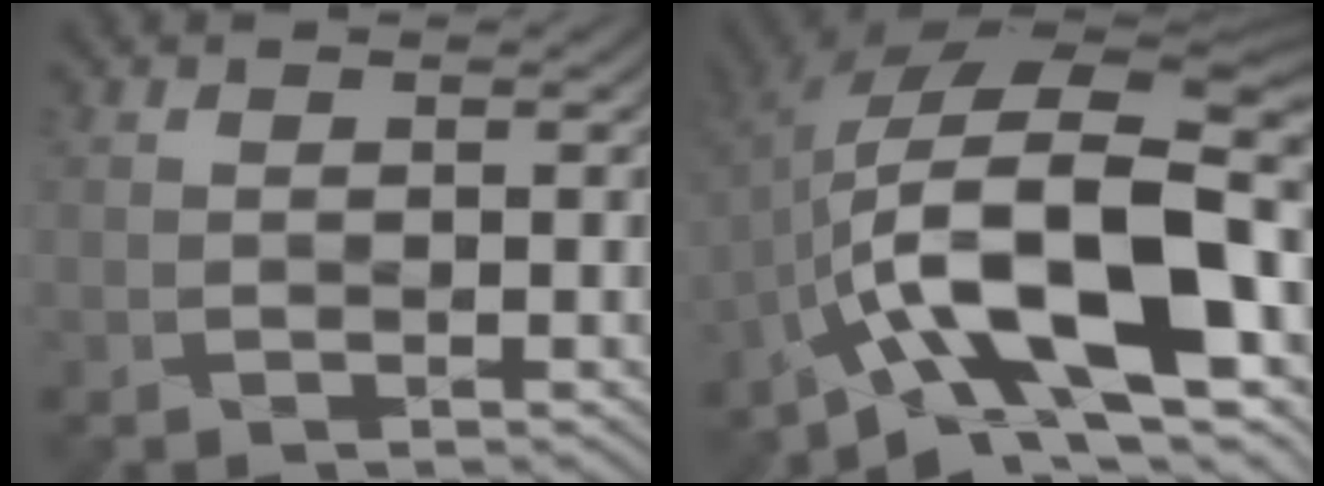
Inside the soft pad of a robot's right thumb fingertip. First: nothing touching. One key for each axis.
{"total": 18.8, "fx": -5.4, "fy": 8.5, "fz": 15.9, "tx": -0.264, "ty": 0.001, "tz": -0.091}